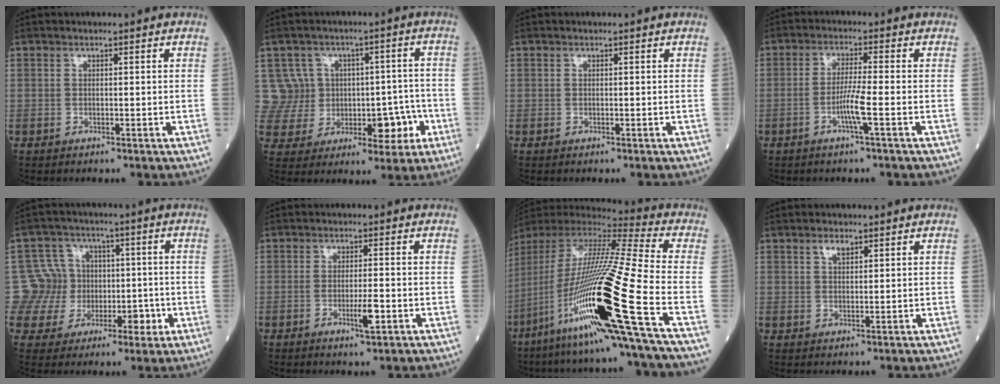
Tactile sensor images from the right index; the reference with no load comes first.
{"total": 9.9, "force": [0.2, 9.6, 2.3], "torque": [-0.020, 0.062, 0.028]}
{"total": 0.0}
{"total": 4.1, "force": [-1.4, -0.6, 3.8], "torque": [-0.077, -0.003, -0.029]}
{"total": 9.1, "force": [-0.2, 9.0, 0.8], "torque": [-0.004, 0.038, 0.008]}
{"total": 3.2, "force": [-1.1, 0.3, 3.0], "torque": [-0.053, -0.003, -0.014]}
{"total": 27.8, "force": [-10.9, -0.6, 25.5], "torque": [-0.486, -0.052, -0.203]}
{"total": 1.9, "force": [1.4, 0.8, 1.1], "torque": [-0.022, 0.002, 0.028]}